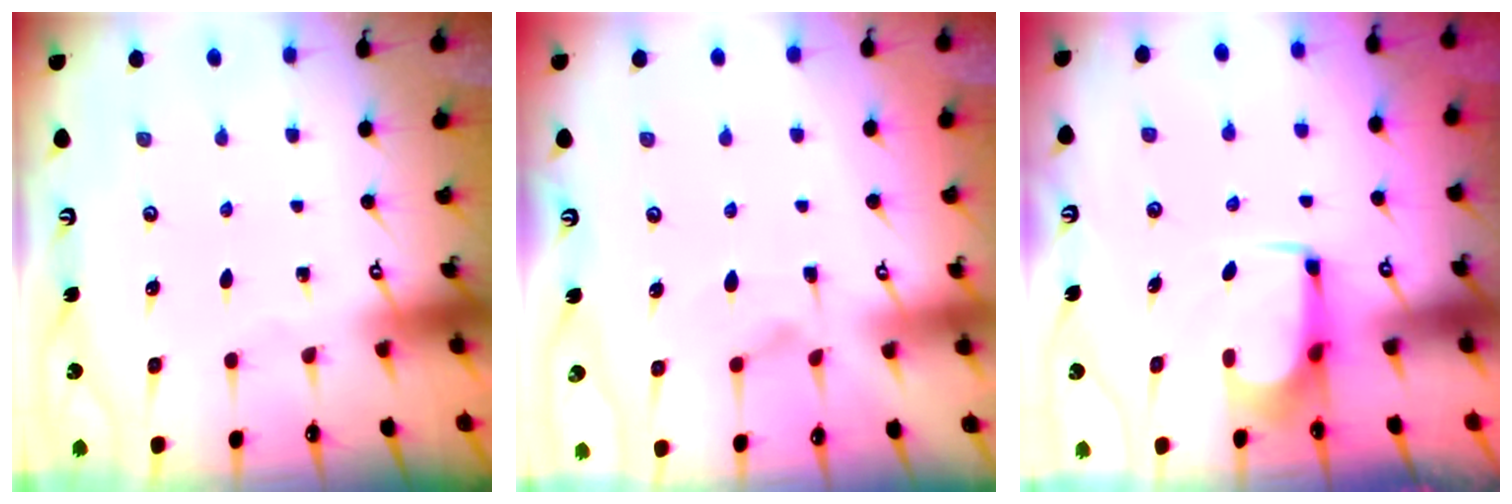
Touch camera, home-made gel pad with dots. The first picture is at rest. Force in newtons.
{"total": 1.6, "press": 1.3, "slide": 0.9}
{"total": 1.8, "press": 1.6, "slide": 0.6}